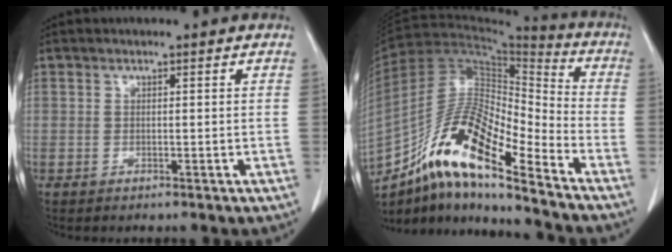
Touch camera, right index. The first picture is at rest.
{"total": 18.5, "force": [-12.4, 3.0, 13.4], "torque": [-0.258, 0.005, -0.223]}